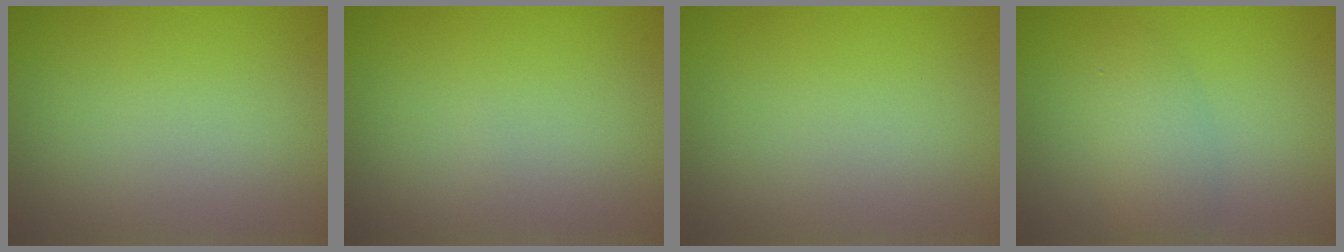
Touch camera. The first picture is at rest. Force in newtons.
{"total": 0.0}
{"total": 0.0}
{"total": 1.9, "press": 1.9, "slide": 0.1}